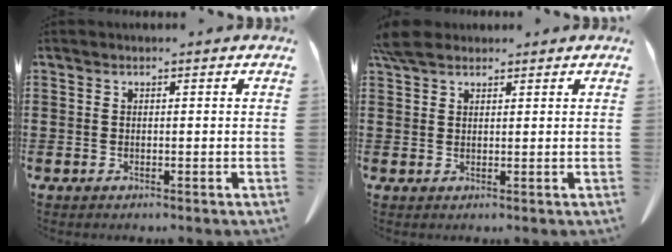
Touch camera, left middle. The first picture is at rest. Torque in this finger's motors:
{"motor_torque": [1.76, 0.38, 0.34, 0.13]}